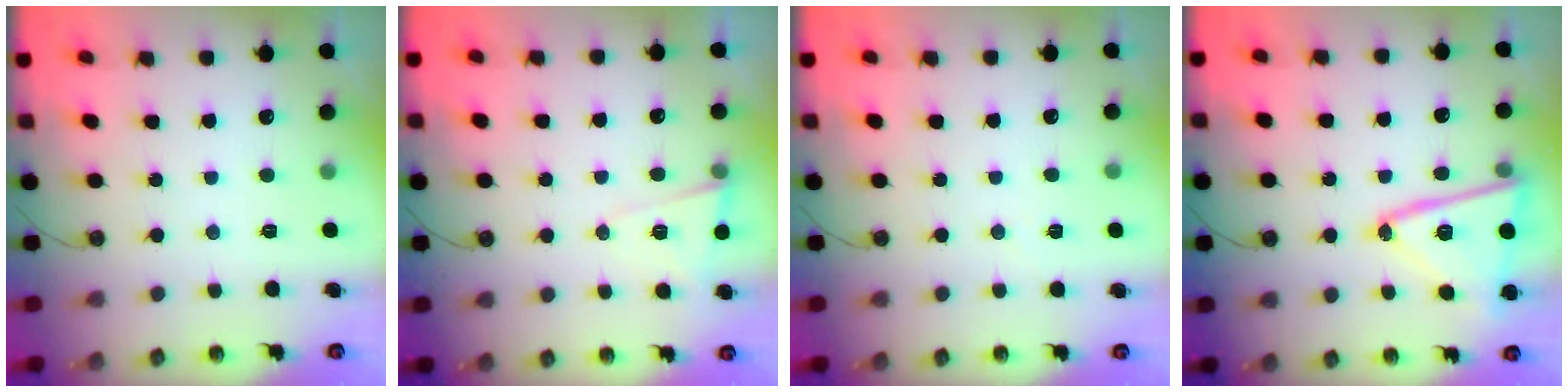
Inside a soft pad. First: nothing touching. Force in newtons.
{"total": 6.3, "press": 6.2, "slide": 1.4}
{"total": 2.6, "press": 2.5, "slide": 0.8}
{"total": 17.2, "press": 17.2, "slide": 1.1}